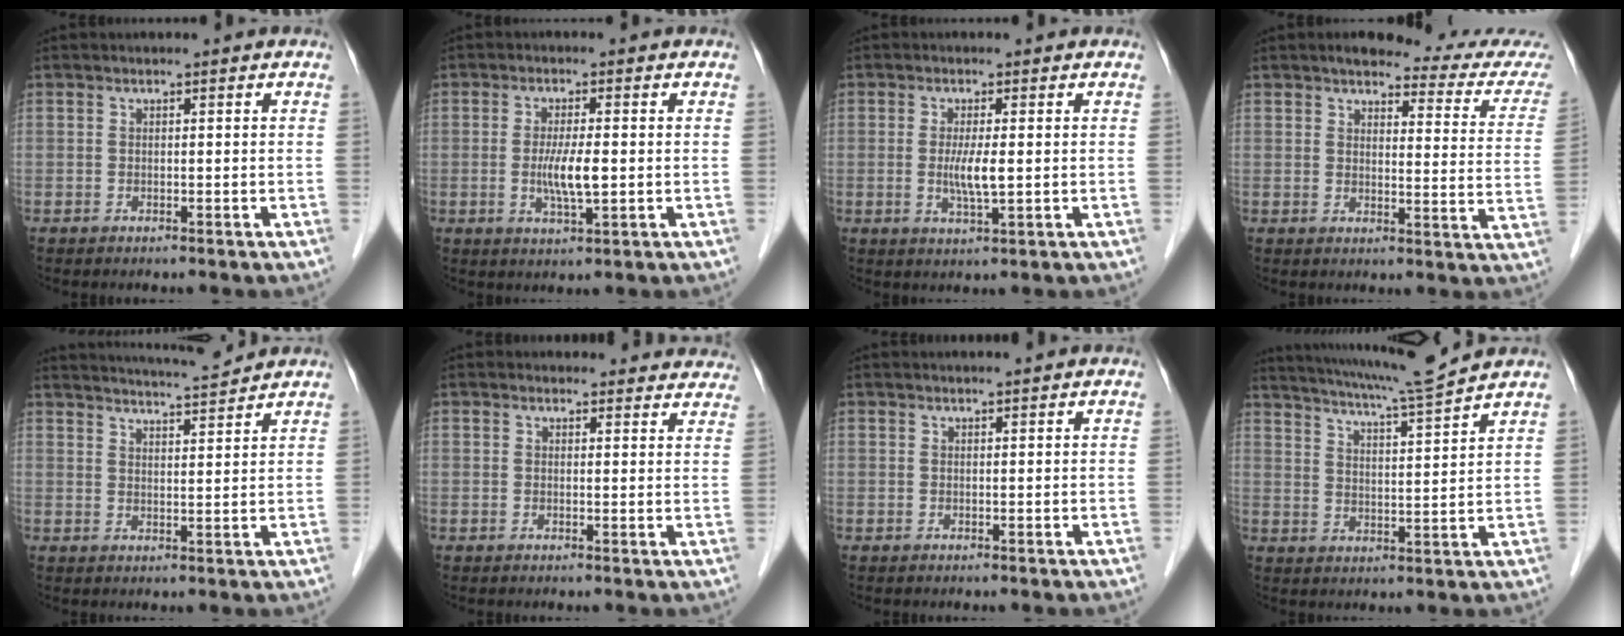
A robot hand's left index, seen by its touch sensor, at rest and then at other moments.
{"total": 4.9, "force": [-0.4, 0.6, 4.9], "torque": [-0.099, -0.009, -0.007]}
{"total": 3.8, "force": [-0.1, 0.3, 3.8], "torque": [-0.079, -0.007, 0.000]}
{"total": 14.6, "force": [13.5, 1.5, 5.4], "torque": [-0.047, -0.043, 0.130]}
{"total": 8.1, "force": [7.9, -0.7, 2.0], "torque": [-0.042, 0.007, 0.119]}
{"total": 10.8, "force": [10.4, 2.9, 1.2], "torque": [0.028, 0.000, 0.086]}
{"total": 1.6, "force": [1.5, -0.2, 0.5], "torque": [-0.006, 0.012, 0.027]}
{"total": 11.4, "force": [10.4, -2.0, 4.1], "torque": [-0.078, -0.012, 0.162]}